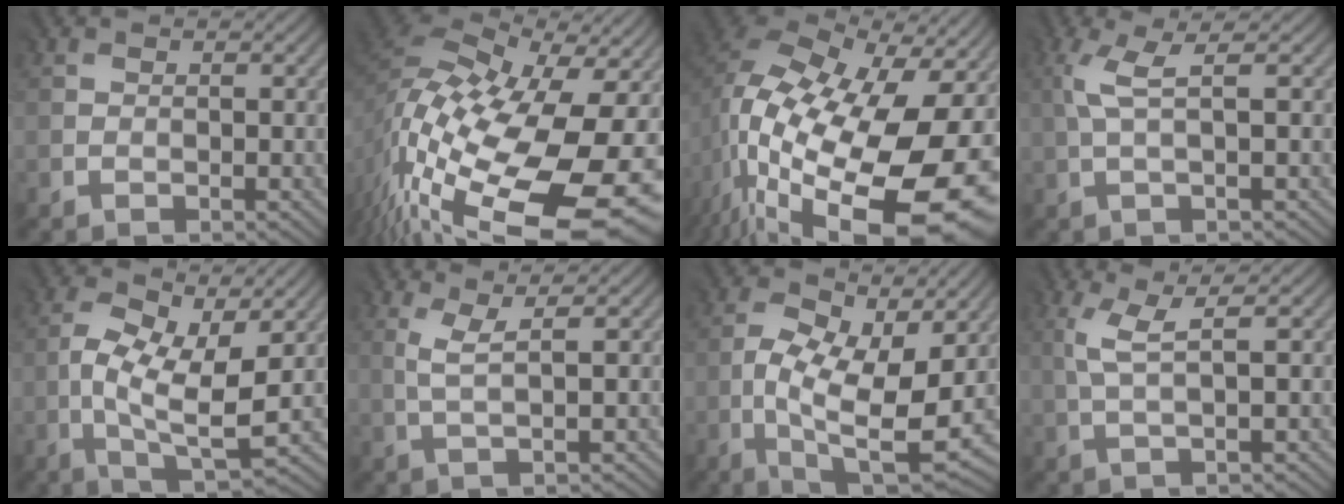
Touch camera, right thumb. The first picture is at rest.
{"total": 17.9, "force": [-6.0, 10.3, 13.5], "torque": [-0.272, -0.040, -0.081]}
{"total": 18.8, "force": [-4.2, 10.9, 14.7], "torque": [-0.294, -0.037, -0.061]}
{"total": 3.4, "force": [0.6, 0.1, 3.4], "torque": [-0.071, 0.009, 0.013]}
{"total": 8.4, "force": [-0.1, 3.5, 7.6], "torque": [-0.159, 0.004, 0.000]}
{"total": 2.2, "force": [0.6, -0.2, 2.1], "torque": [-0.043, 0.003, 0.016]}
{"total": 11.6, "force": [-0.9, 5.3, 10.2], "torque": [-0.193, -0.007, -0.012]}
{"total": 3.1, "force": [0.8, 0.0, 3.0], "torque": [-0.064, 0.008, 0.019]}